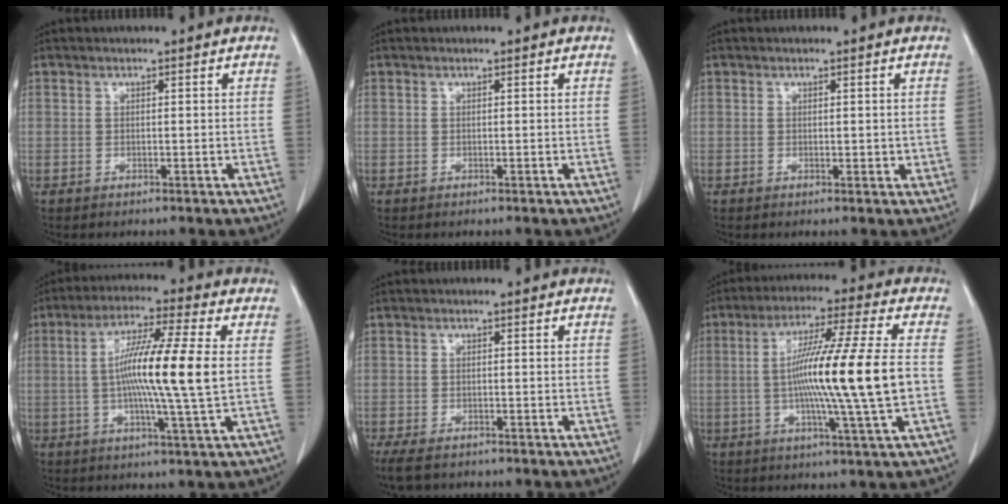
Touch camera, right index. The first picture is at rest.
{"total": 0.0}
{"total": 1.7, "force": [0.0, 0.9, 1.4], "torque": [-0.014, -0.002, -0.001]}
{"total": 13.2, "force": [0.4, -0.6, 13.2], "torque": [-0.242, -0.002, -0.003]}
{"total": 5.4, "force": [-4.2, 2.1, 2.8], "torque": [-0.050, -0.012, -0.070]}
{"total": 16.1, "force": [-1.0, -1.3, 16.0], "torque": [-0.281, -0.006, -0.026]}